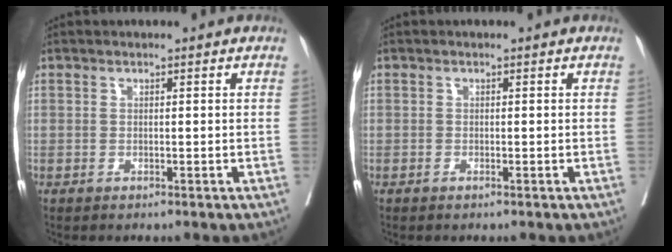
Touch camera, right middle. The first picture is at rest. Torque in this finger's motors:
{"motor_torque": [-0.02, -0.69, -0.04, -0.01]}